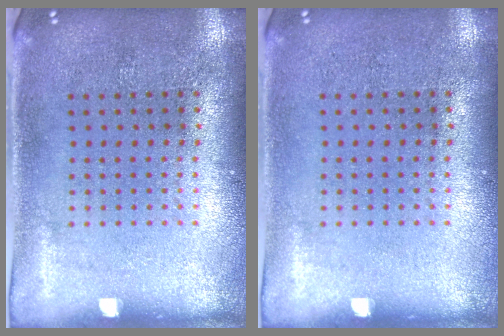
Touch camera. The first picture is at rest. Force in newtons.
{"total": 0.0}